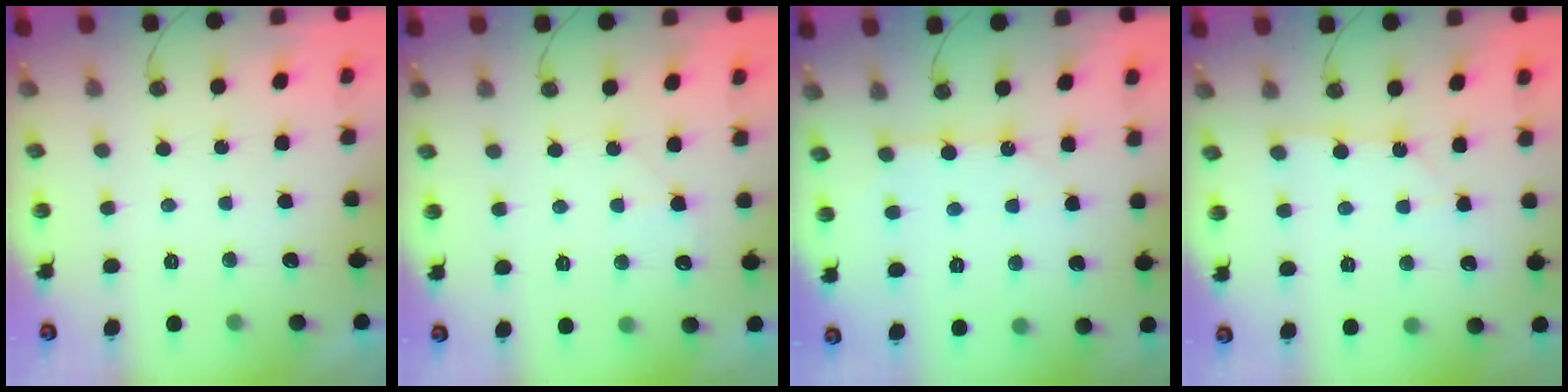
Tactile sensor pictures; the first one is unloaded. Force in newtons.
{"total": 5.6, "press": 5.6, "slide": 0.6}
{"total": 6.1, "press": 6.1, "slide": 0.1}
{"total": 1.3, "press": 1.3, "slide": 0.2}